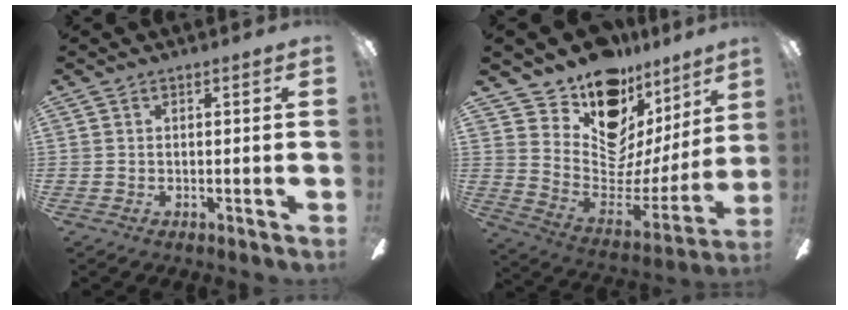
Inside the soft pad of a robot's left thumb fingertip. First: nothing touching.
{"total": 14.8, "force": [11.4, 7.3, 5.8], "torque": [-0.099, -0.117, 0.205]}